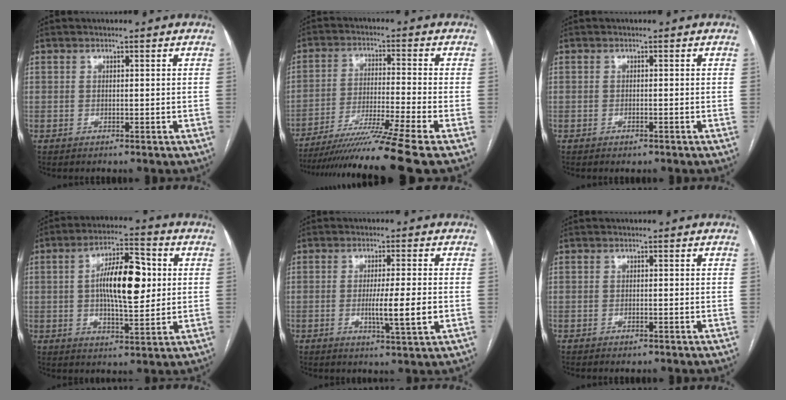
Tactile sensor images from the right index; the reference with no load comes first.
{"total": 14.4, "force": [-11.6, -3.5, 7.8], "torque": [-0.128, -0.040, -0.192]}
{"total": 0.9, "force": [-0.6, 0.3, 0.6], "torque": [-0.011, -0.002, -0.004]}
{"total": 12.1, "force": [1.3, 3.8, 11.4], "torque": [-0.199, 0.017, 0.020]}
{"total": 6.5, "force": [-1.3, -0.3, 6.4], "torque": [-0.108, -0.014, -0.022]}
{"total": 1.0, "force": [-0.6, 0.3, 0.6], "torque": [-0.012, -0.002, -0.005]}